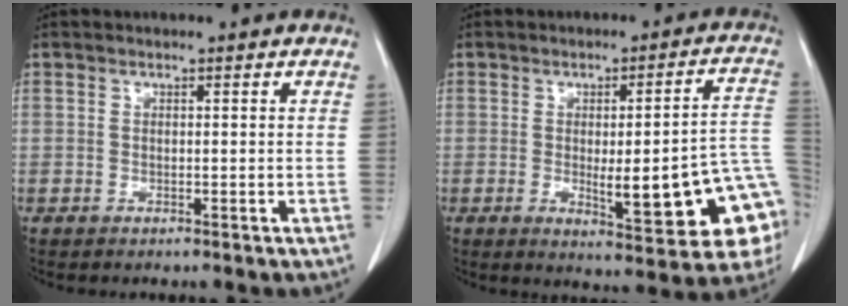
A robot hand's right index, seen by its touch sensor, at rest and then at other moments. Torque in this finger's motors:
{"motor_torque": [1.70, -0.44, 0.58, 0.06]}